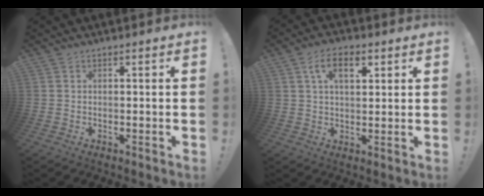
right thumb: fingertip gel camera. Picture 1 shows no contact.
{"total": 7.9, "force": [3.0, 4.2, 5.9], "torque": [-0.090, 0.002, 0.052]}